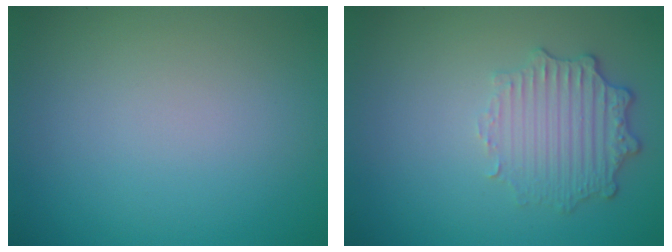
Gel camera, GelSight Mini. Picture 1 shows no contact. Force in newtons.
{"total": 3.5, "press": 2.9, "slide": 2.0}